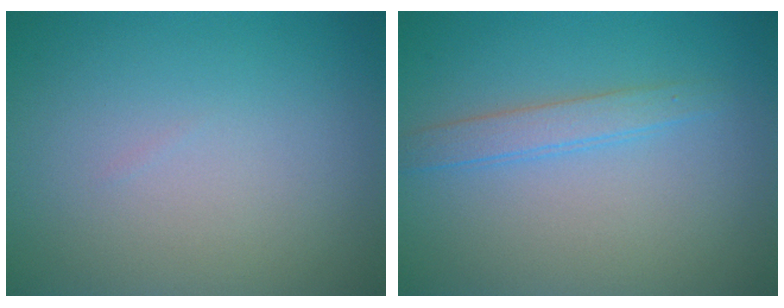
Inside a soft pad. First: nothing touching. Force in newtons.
{"total": 2.0, "press": 2.0, "slide": 0.1}